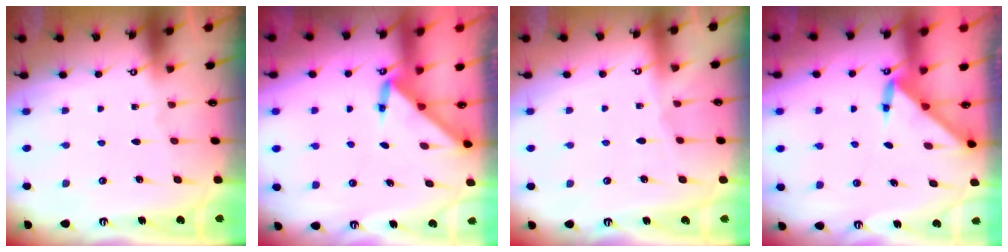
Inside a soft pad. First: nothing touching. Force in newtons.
{"total": 3.0, "press": 3.0, "slide": 0.3}
{"total": 2.4, "press": 2.4, "slide": 0.4}
{"total": 3.2, "press": 3.2, "slide": 0.3}